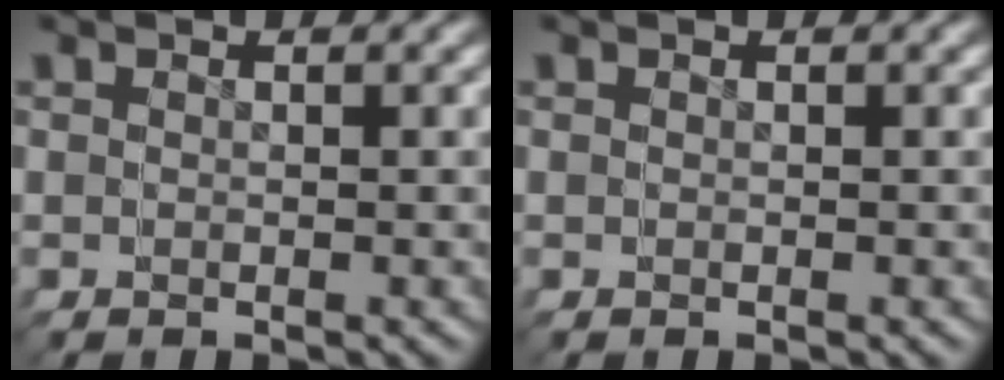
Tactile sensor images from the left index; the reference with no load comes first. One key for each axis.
{"total": 0.0}